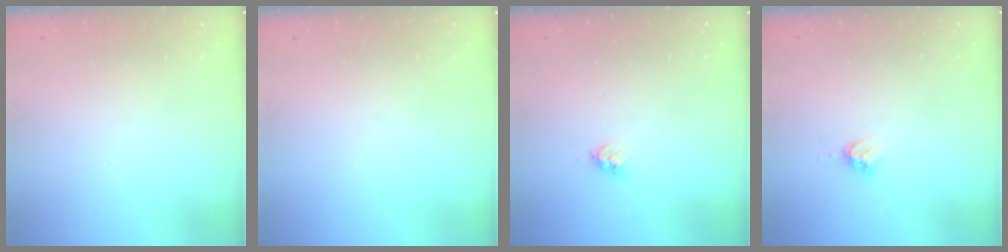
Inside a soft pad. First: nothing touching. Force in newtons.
{"total": 0.0}
{"total": 3.5, "press": 3.5, "slide": 0.4}
{"total": 3.3, "press": 3.3, "slide": 0.4}